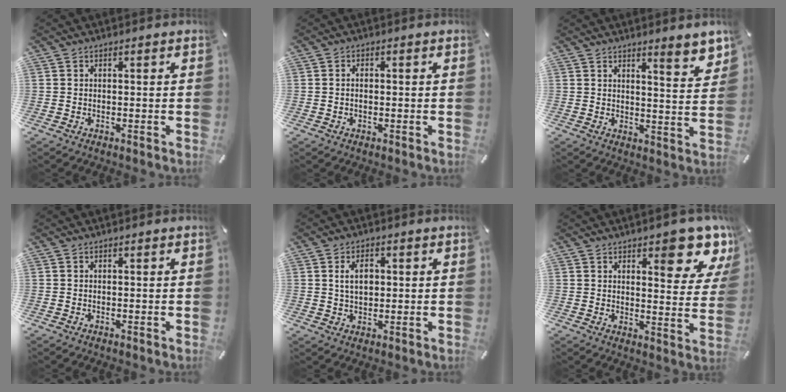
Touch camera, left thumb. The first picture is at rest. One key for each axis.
{"total": 1.3, "fx": -0.1, "fy": 0.8, "fz": 1.0, "tx": -0.023, "ty": 0.001, "tz": -0.003}
{"total": 6.5, "fx": 5.2, "fy": 0.8, "fz": 3.8, "tx": -0.045, "ty": -0.042, "tz": 0.084}
{"total": 0.0}
{"total": 5.1, "fx": 1.0, "fy": 3.4, "fz": 3.7, "tx": -0.063, "ty": 0.002, "tz": 0.013}
{"total": 12.0, "fx": 8.0, "fy": 4.2, "fz": 7.9, "tx": -0.079, "ty": -0.060, "tz": 0.130}